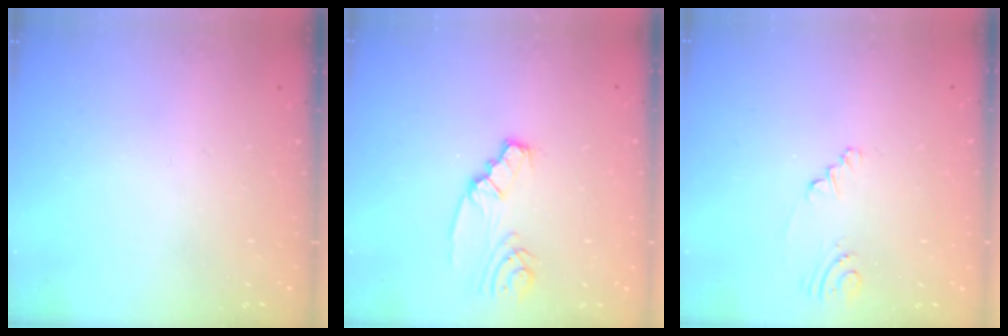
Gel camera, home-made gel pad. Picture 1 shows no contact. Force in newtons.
{"total": 3.5, "press": 3.5, "slide": 0.3}
{"total": 2.0, "press": 1.6, "slide": 1.2}